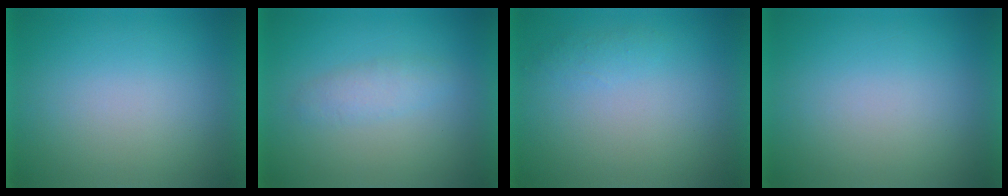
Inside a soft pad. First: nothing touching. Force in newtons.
{"total": 2.3}
{"total": 2.1}
{"total": 0.0}